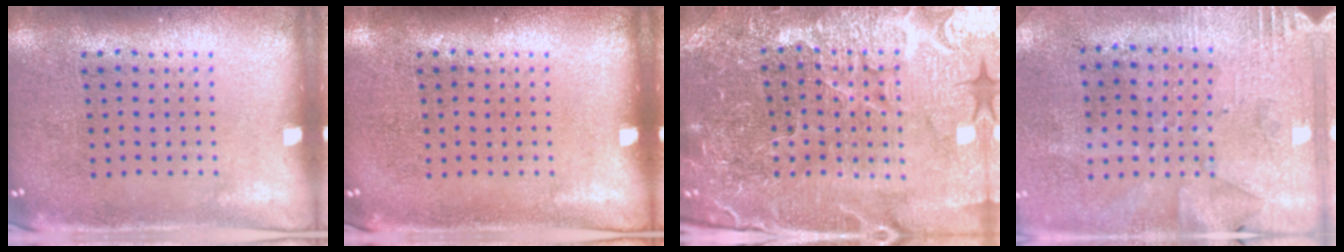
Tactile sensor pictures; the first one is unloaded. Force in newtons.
{"total": 0.0}
{"total": 4.6, "press": 4.4, "slide": 1.1}
{"total": 2.7, "press": 2.3, "slide": 1.5}